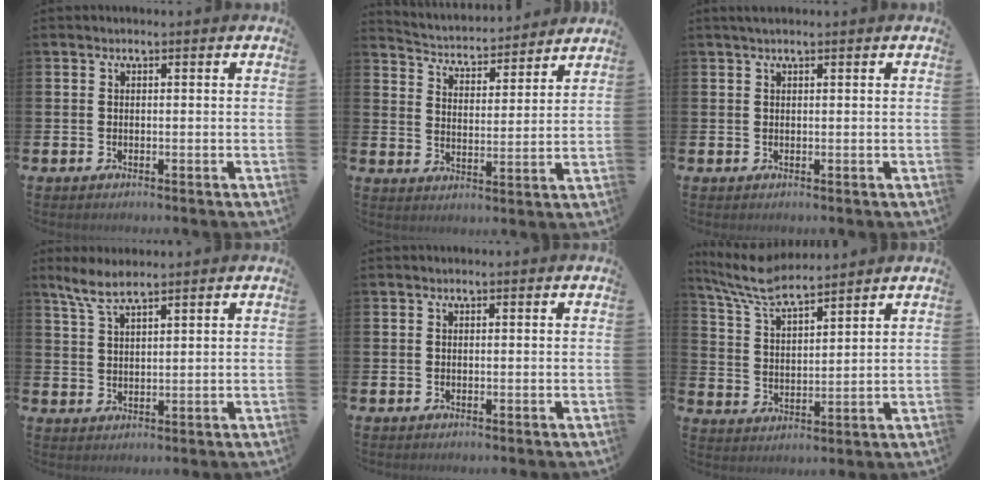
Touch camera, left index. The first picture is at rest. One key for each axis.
{"total": 4.2, "fx": 4.1, "fy": 1.0, "fz": 0.2, "tx": -0.032, "ty": -0.037, "tz": 0.067}
{"total": 1.1, "fx": 0.8, "fy": 0.1, "fz": 0.7, "tx": -0.010, "ty": 0.002, "tz": 0.014}
{"total": 4.8, "fx": 4.1, "fy": 0.7, "fz": 2.4, "tx": -0.053, "ty": -0.010, "tz": 0.072}
{"total": 0.0}
{"total": 7.6, "fx": 6.9, "fy": 1.1, "fz": 2.9, "tx": -0.085, "ty": -0.035, "tz": 0.124}